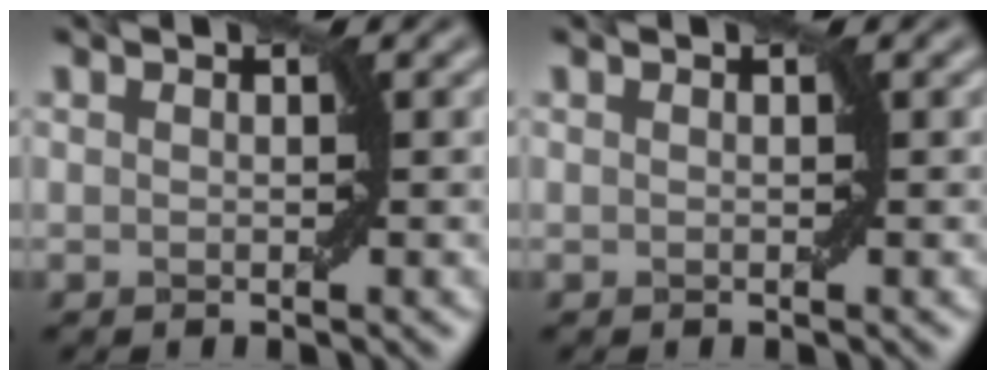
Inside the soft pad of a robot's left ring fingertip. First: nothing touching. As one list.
[{"total": 0.0}]